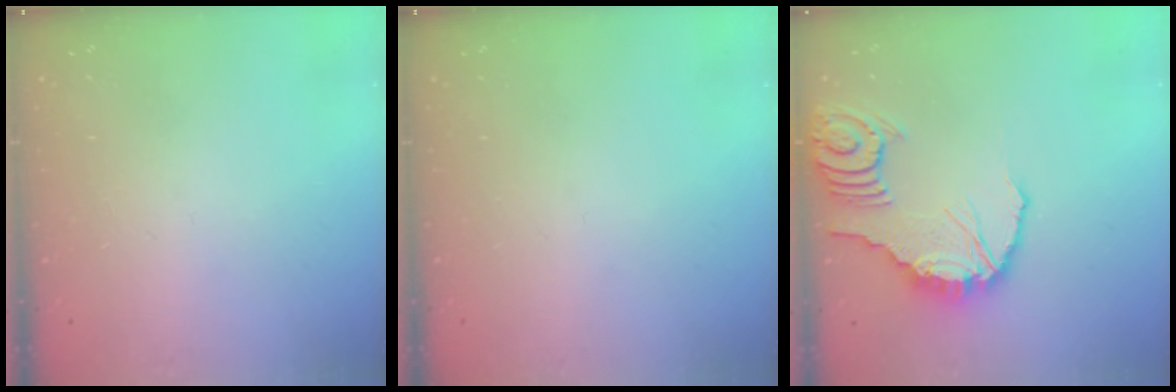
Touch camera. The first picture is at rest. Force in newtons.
{"total": 0.0}
{"total": 14.4, "press": 14.3, "slide": 1.8}